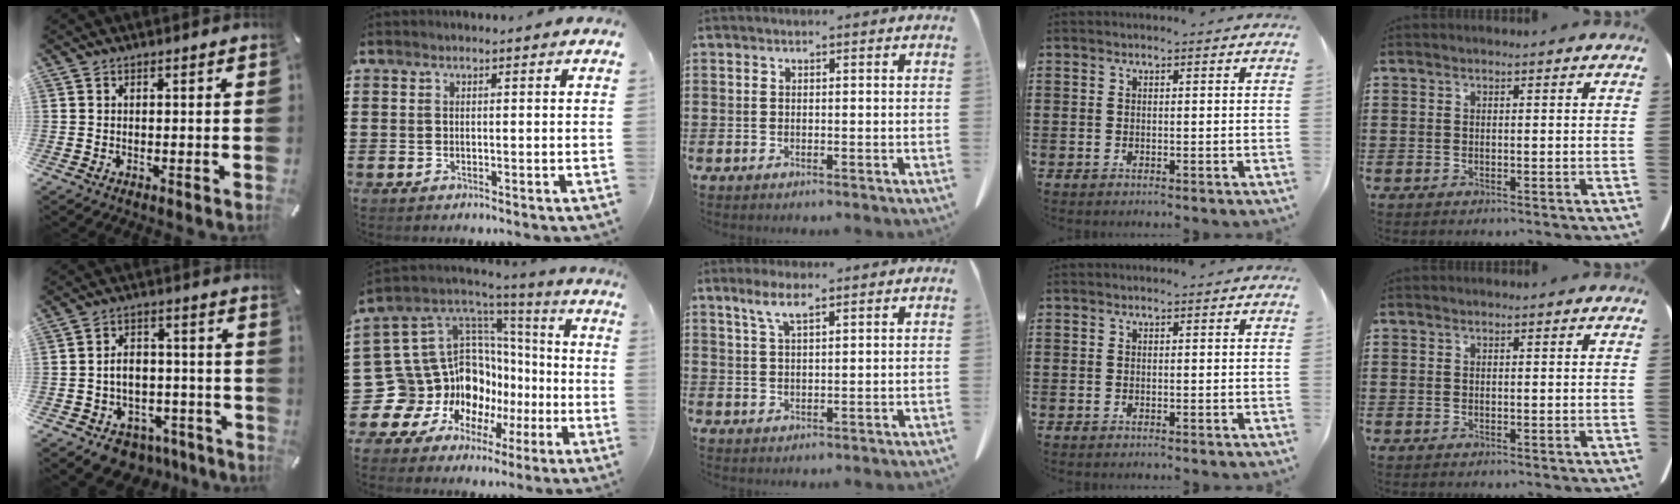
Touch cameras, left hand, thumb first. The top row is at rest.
{"thumb": {"total": 7.6, "force": [-3.2, 6.5, 2.3], "torque": [-0.034, 0.021, -0.051]}, "index": {"total": 15.5, "force": [-3.1, 14.1, 5.4], "torque": [-0.165, -0.047, -0.004]}, "middle": {"total": 4.1, "force": [2.6, 1.0, 3.0], "torque": [-0.066, 0.003, 0.047]}}